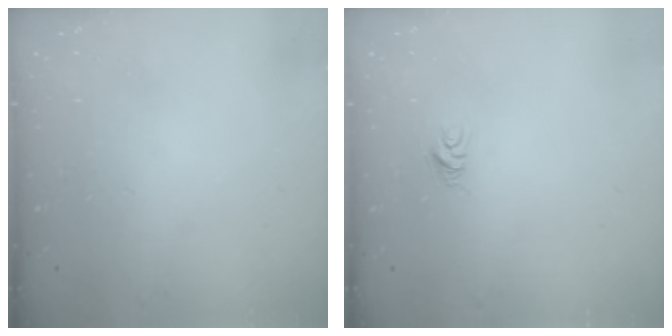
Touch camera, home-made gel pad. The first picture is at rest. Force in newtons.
{"total": 5.0, "press": 5.0, "slide": 0.3}